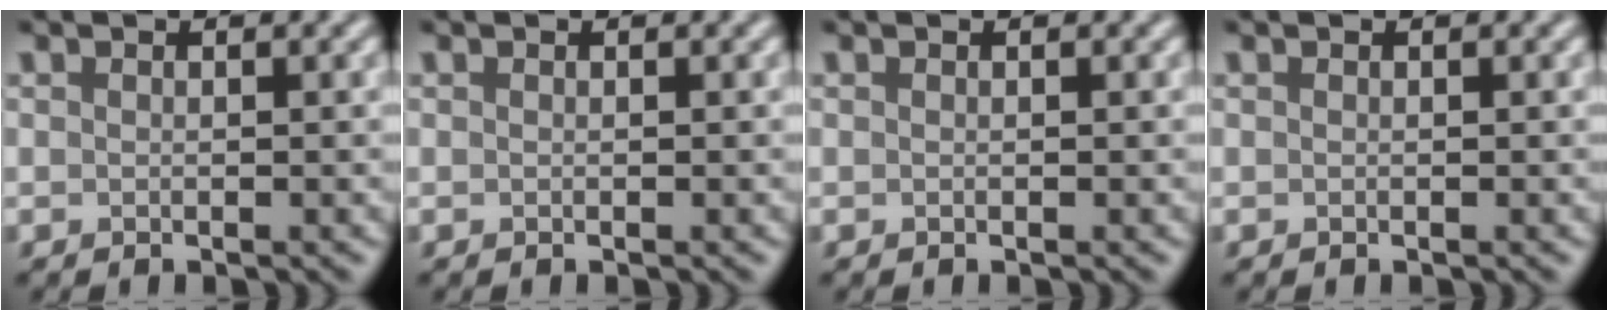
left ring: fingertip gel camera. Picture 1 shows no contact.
{"total": 0.0}
{"total": 0.0}
{"total": 0.0}